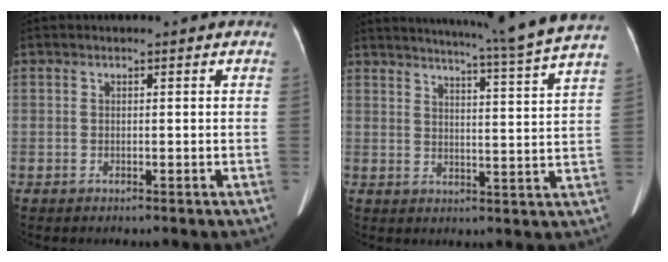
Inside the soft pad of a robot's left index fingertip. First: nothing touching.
{"total": 17.1, "force": [15.2, -2.7, 7.5], "torque": [-0.125, -0.052, 0.184]}